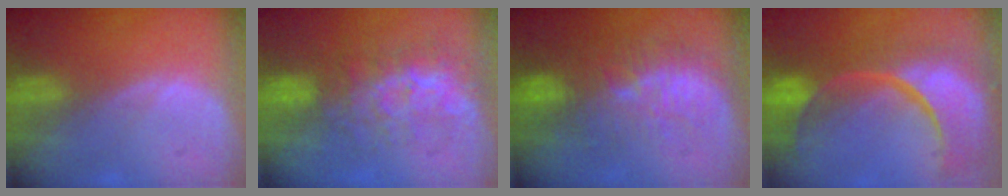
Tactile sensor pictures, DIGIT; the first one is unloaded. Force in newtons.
{"total": 8.0, "press": 7.6, "slide": 2.5}
{"total": 10.1, "press": 9.2, "slide": 4.2}
{"total": 14.3, "press": 11.4, "slide": 8.7}